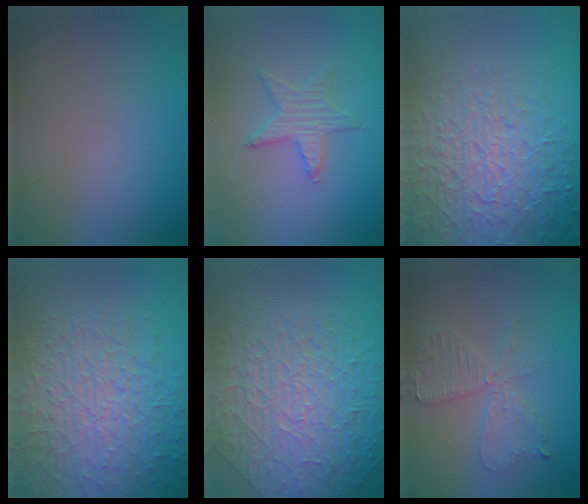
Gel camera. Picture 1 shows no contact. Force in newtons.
{"total": 1.6, "press": 1.6, "slide": 0.2}
{"total": 7.4, "press": 7.2, "slide": 1.7}
{"total": 8.9, "press": 6.3, "slide": 6.4}
{"total": 9.8, "press": 6.8, "slide": 7.0}
{"total": 4.1, "press": 3.6, "slide": 1.9}